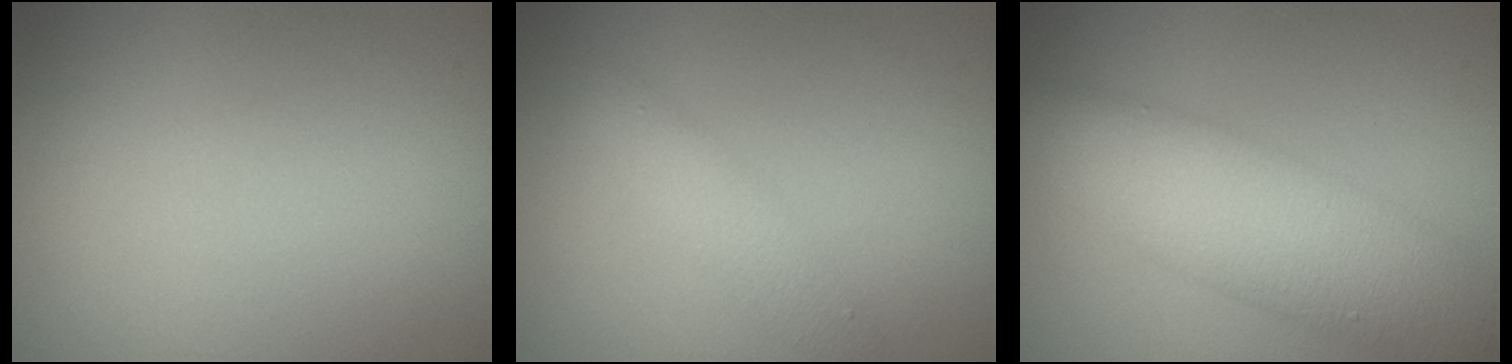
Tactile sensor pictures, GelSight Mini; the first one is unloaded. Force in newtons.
{"total": 2.3, "press": 2.3, "slide": 0.1}
{"total": 8.6, "press": 8.6, "slide": 0.1}